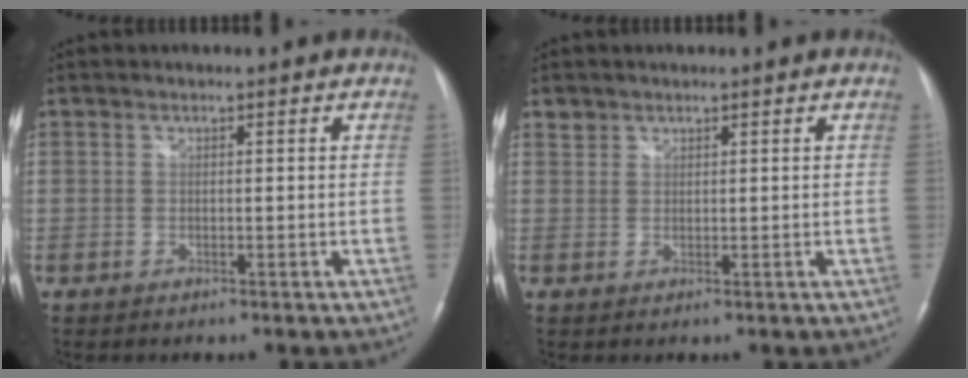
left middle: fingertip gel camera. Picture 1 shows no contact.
{"total": 1.2, "force": [1.0, 0.8, -0.1], "torque": [0.008, 0.005, 0.014]}